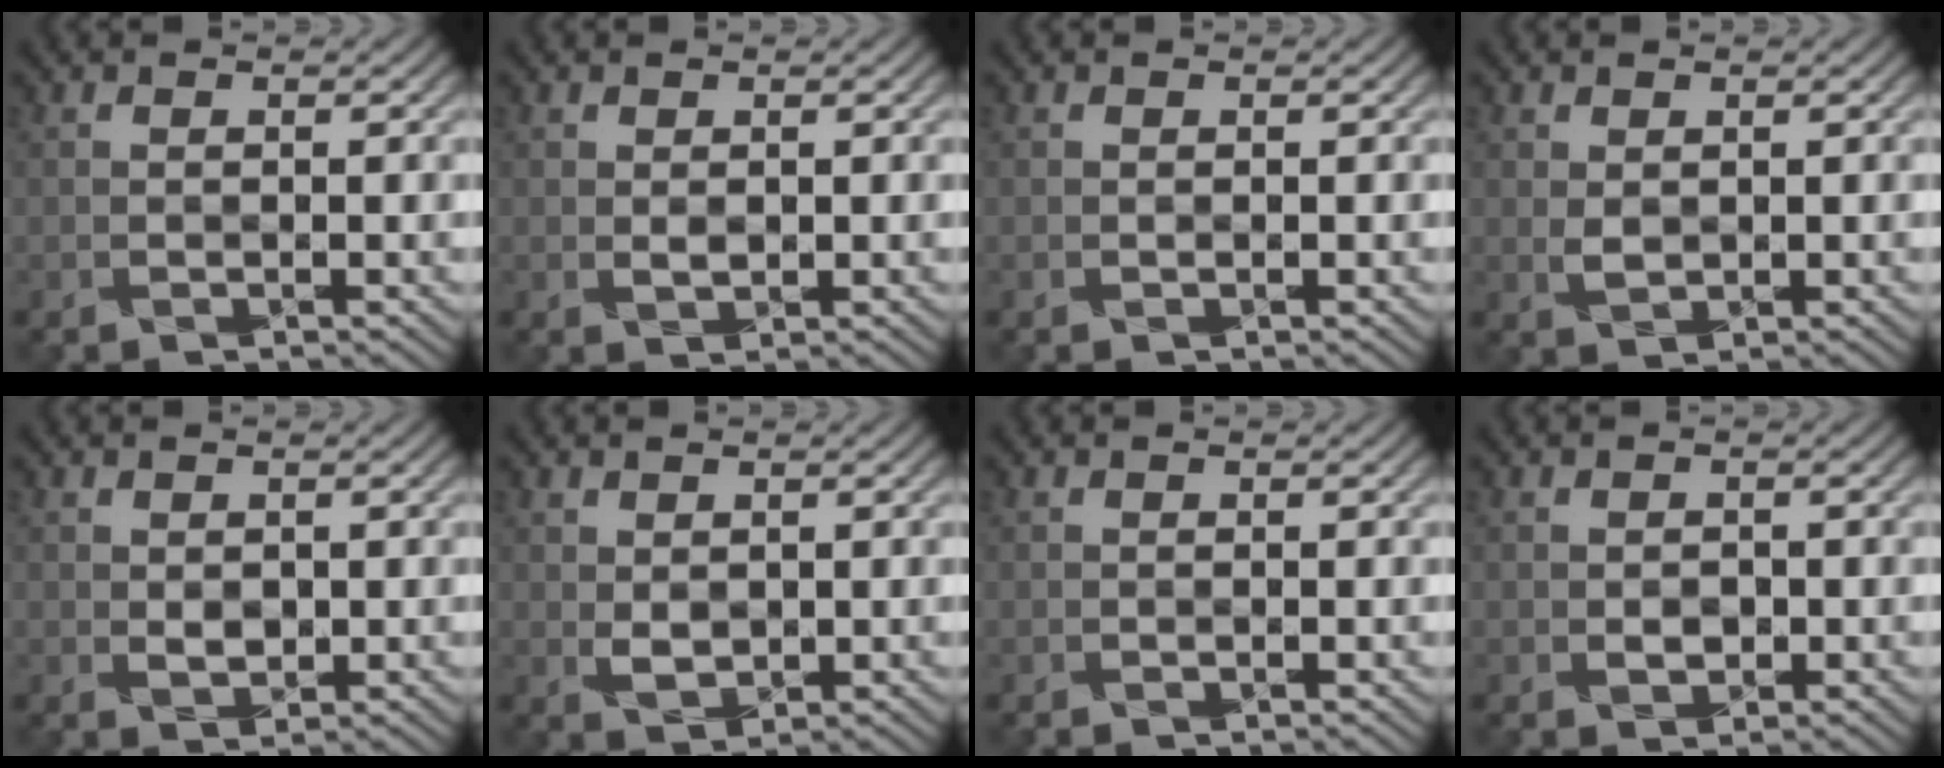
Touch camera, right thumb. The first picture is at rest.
{"total": 0.6, "force": [0.4, 0.3, 0.3], "torque": [-0.006, 0.000, 0.011]}
{"total": 0.0}
{"total": 1.0, "force": [0.6, 0.6, 0.5], "torque": [-0.015, -0.003, 0.019]}
{"total": 1.1, "force": [0.6, 0.9, 0.4], "torque": [-0.008, -0.005, 0.018]}
{"total": 1.5, "force": [0.8, 1.1, 0.7], "torque": [-0.016, -0.006, 0.024]}
{"total": 0.0}
{"total": 0.9, "force": [-0.2, 0.8, 0.3], "torque": [0.000, -0.004, 0.003]}